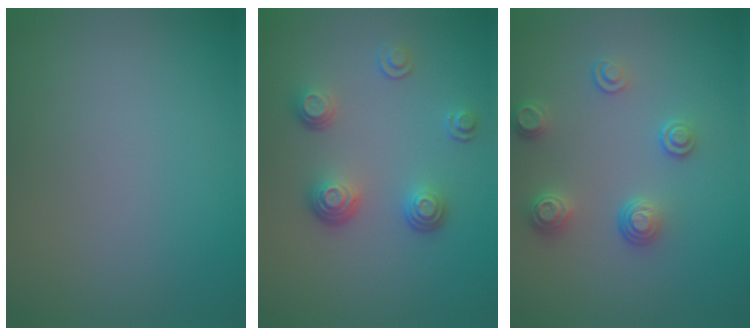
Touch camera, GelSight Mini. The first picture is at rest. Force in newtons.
{"total": 3.5, "press": 2.7, "slide": 2.3}
{"total": 2.9, "press": 2.6, "slide": 1.4}